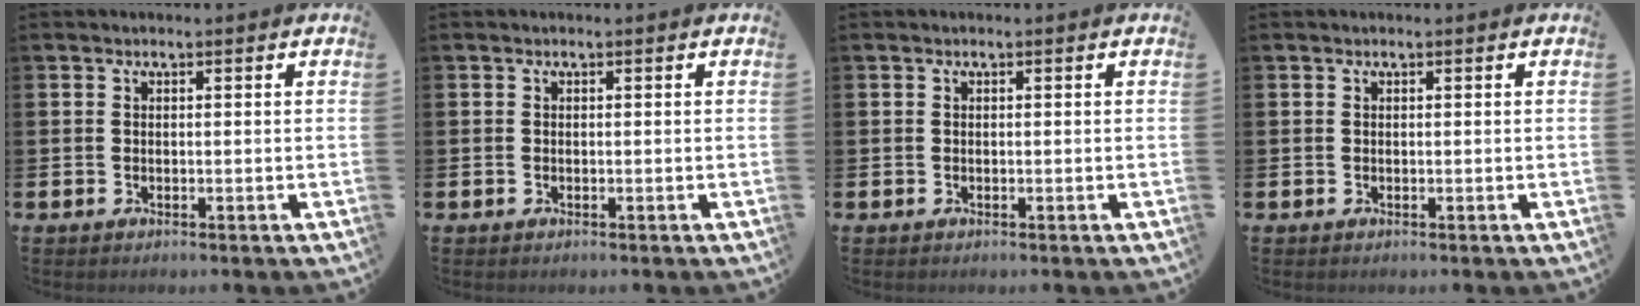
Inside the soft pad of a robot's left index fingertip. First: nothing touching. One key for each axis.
{"total": 0.0}
{"total": 0.0}
{"total": 0.0}